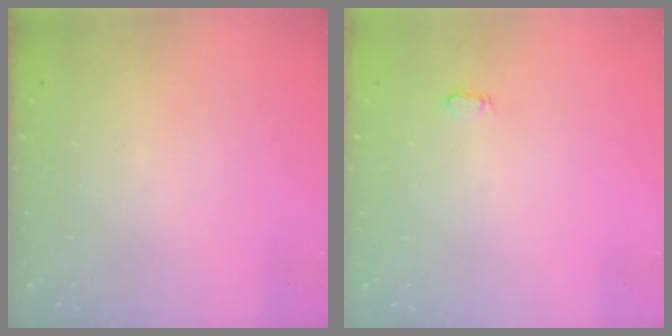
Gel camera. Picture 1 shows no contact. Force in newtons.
{"total": 3.5, "press": 3.5, "slide": 0.5}